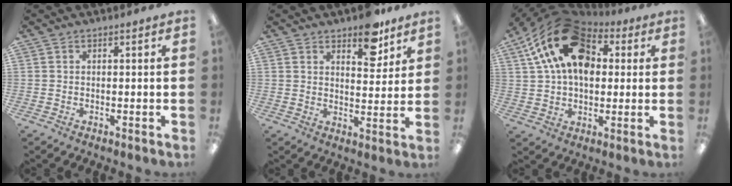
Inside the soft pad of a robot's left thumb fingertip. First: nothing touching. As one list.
[{"total": 9.7, "force": [7.0, 4.7, 4.9], "torque": [-0.043, -0.041, 0.118]}, {"total": 19.8, "force": [6.6, 13.3, 13.1], "torque": [-0.255, -0.012, 0.117]}]